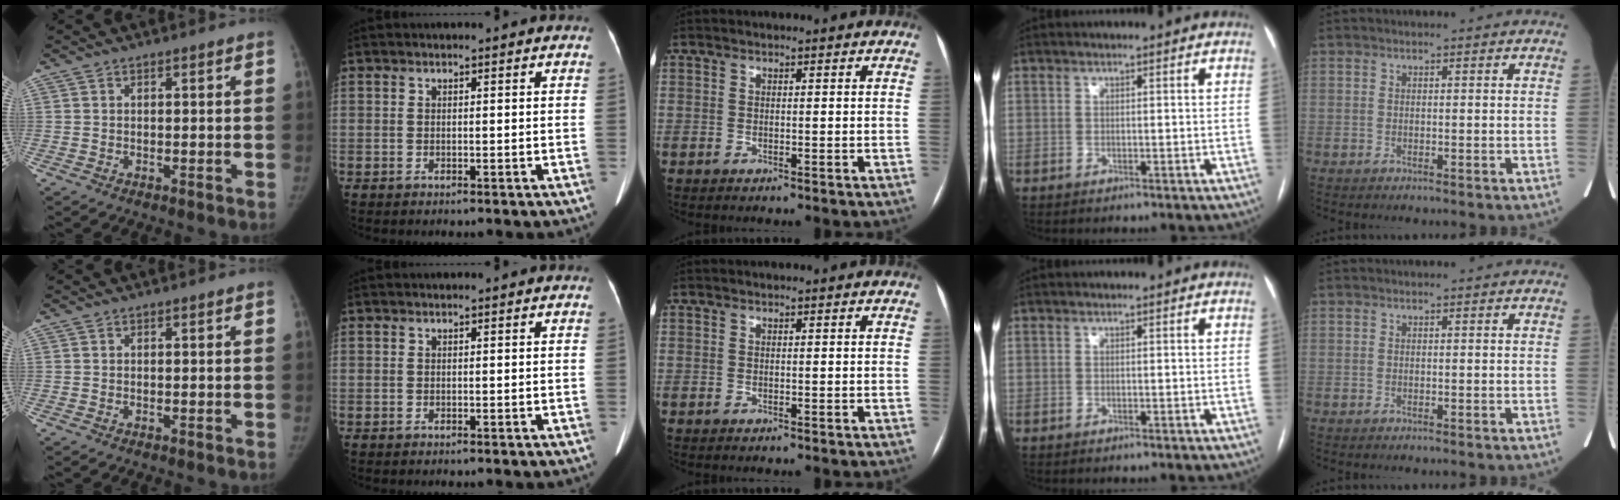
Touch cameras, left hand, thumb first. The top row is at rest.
{}